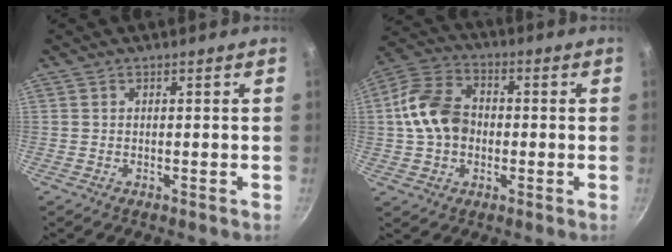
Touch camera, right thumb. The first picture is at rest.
{"total": 12.5, "force": [-0.3, 9.4, 8.2], "torque": [-0.134, 0.025, -0.020]}